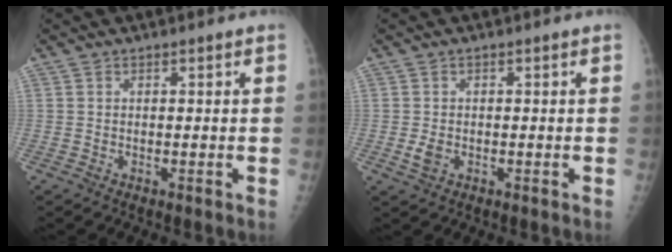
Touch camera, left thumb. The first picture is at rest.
{"total": 2.2, "force": [-0.4, 1.6, 1.4], "torque": [-0.024, -0.002, -0.007]}